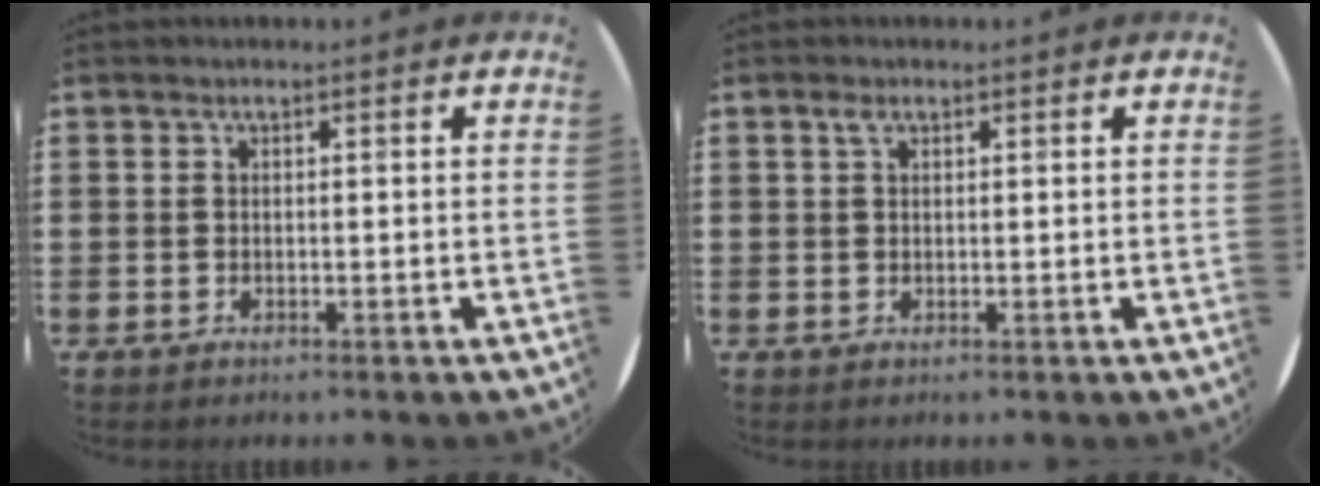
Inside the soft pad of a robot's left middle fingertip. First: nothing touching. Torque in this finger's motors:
{"motor_torque": [0.60, -0.40, -0.03, -0.01]}